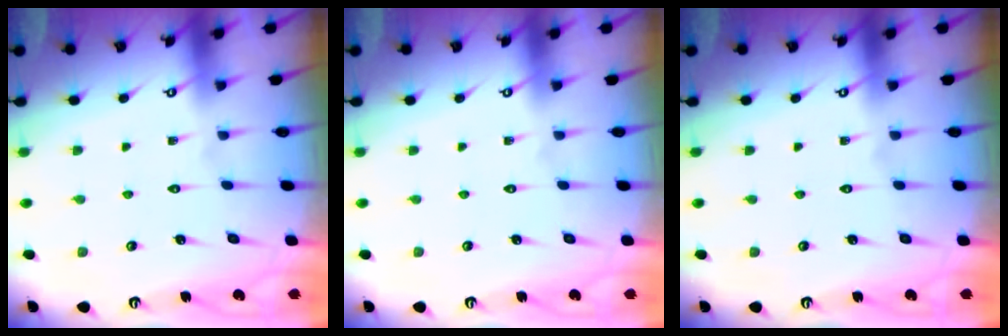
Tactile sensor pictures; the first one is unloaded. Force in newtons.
{"total": 0.0}
{"total": 0.0}